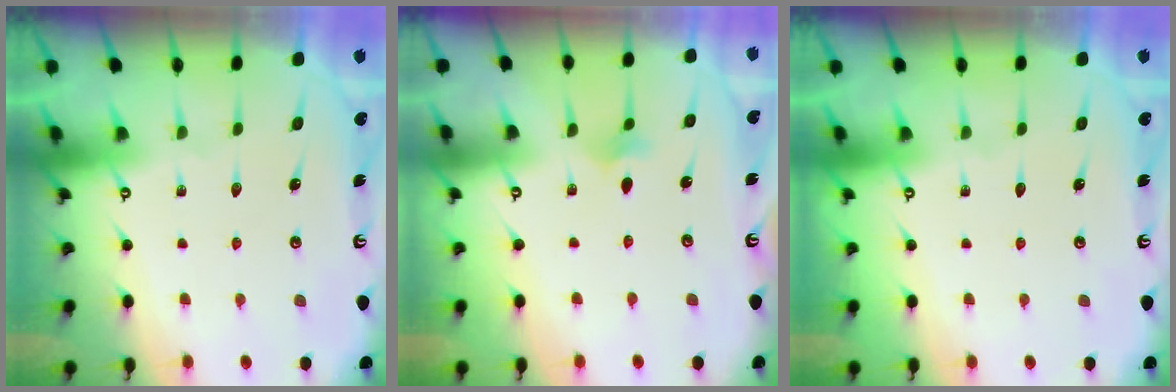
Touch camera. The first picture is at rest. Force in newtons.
{"total": 3.0, "press": 2.9, "slide": 0.8}
{"total": 0.0}